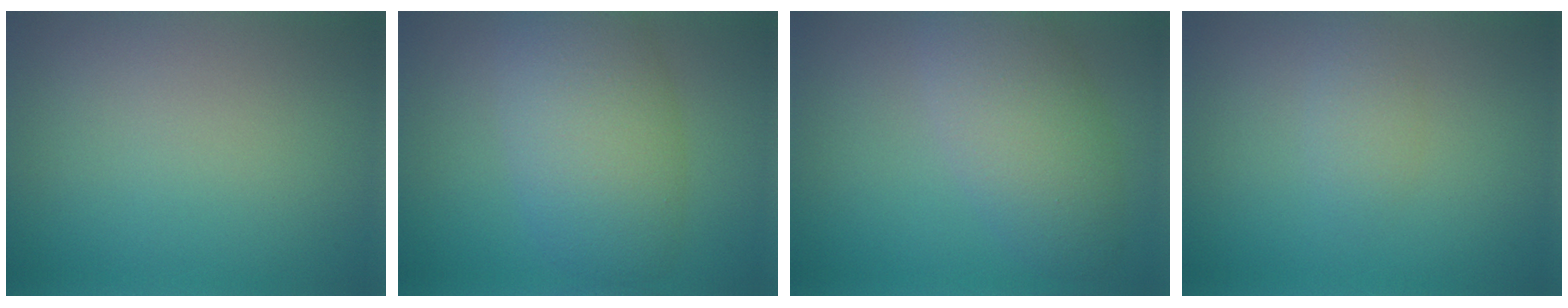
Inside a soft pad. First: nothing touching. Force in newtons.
{"total": 7.2, "press": 7.2, "slide": 0.2}
{"total": 5.3, "press": 5.3, "slide": 0.3}
{"total": 1.4, "press": 1.4, "slide": 0.0}